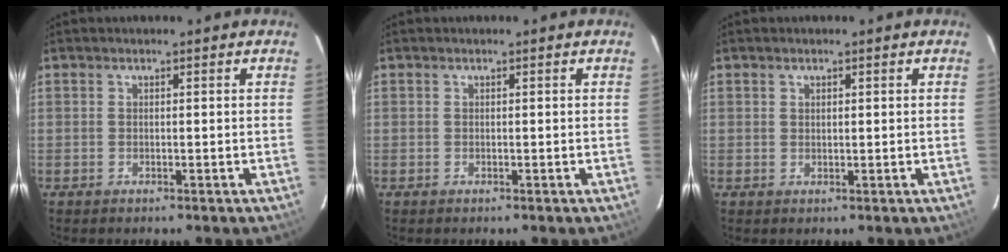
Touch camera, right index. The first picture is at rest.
{"total": 0.0}
{"total": 0.8, "force": [0.5, 0.5, 0.4], "torque": [-0.006, 0.003, 0.009]}